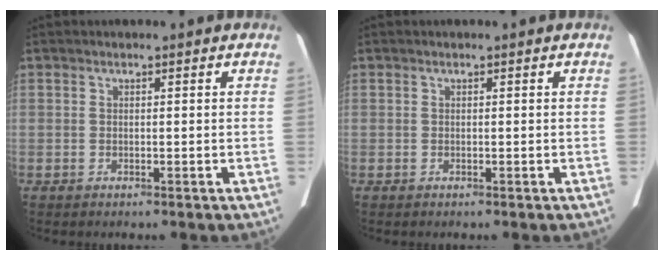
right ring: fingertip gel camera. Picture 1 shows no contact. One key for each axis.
{"total": 0.0}